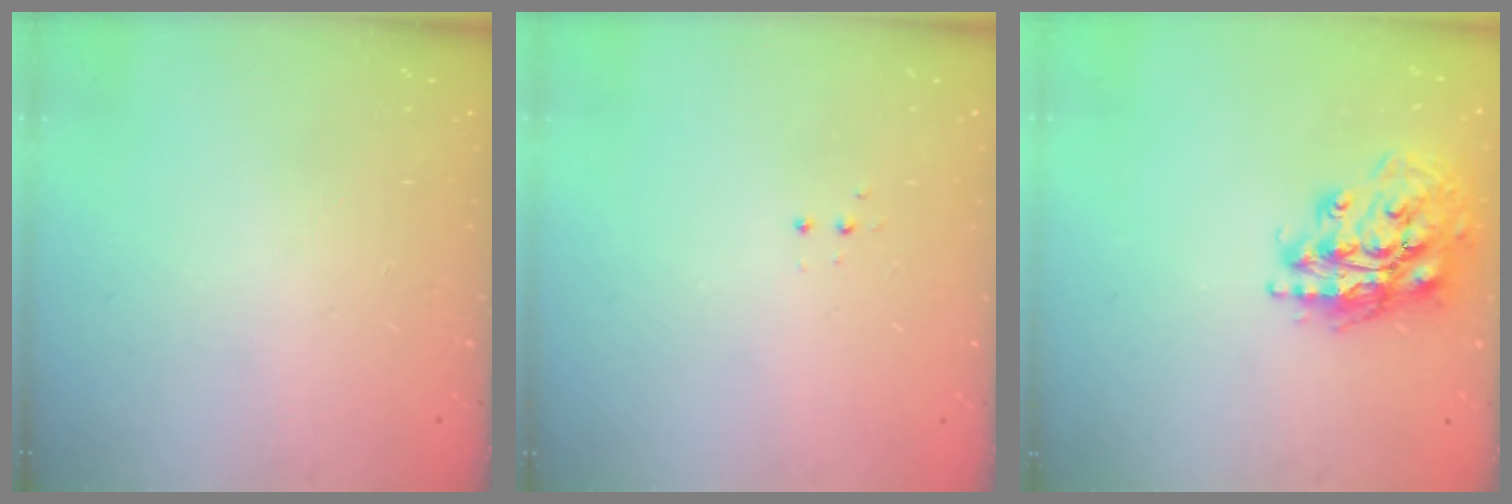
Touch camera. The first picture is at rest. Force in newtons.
{"total": 3.4, "press": 3.3, "slide": 0.7}
{"total": 17.4, "press": 17.3, "slide": 2.4}